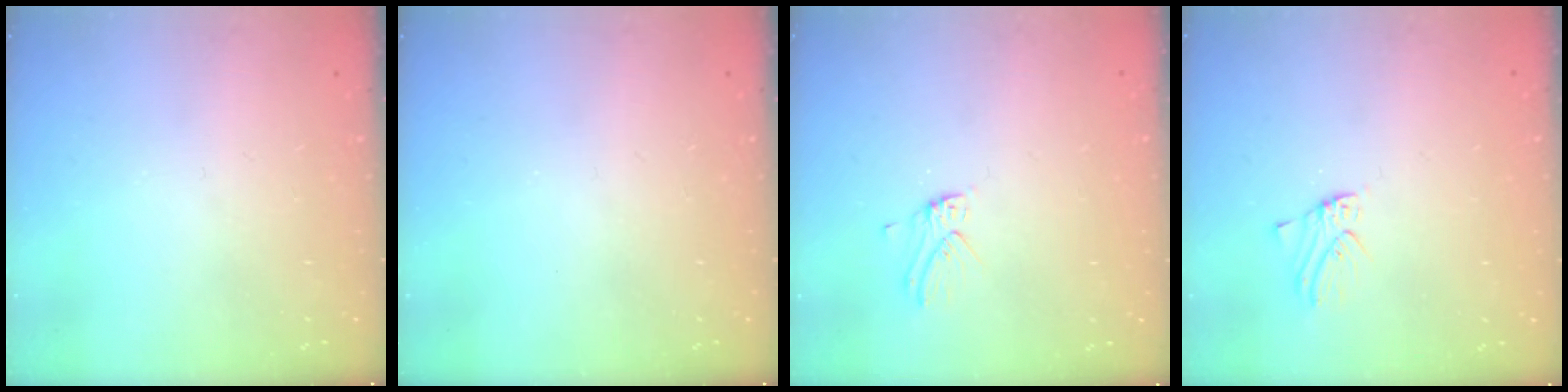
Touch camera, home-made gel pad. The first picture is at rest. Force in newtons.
{"total": 0.0}
{"total": 3.0, "press": 3.0, "slide": 0.3}
{"total": 1.0, "press": 1.0, "slide": 0.2}